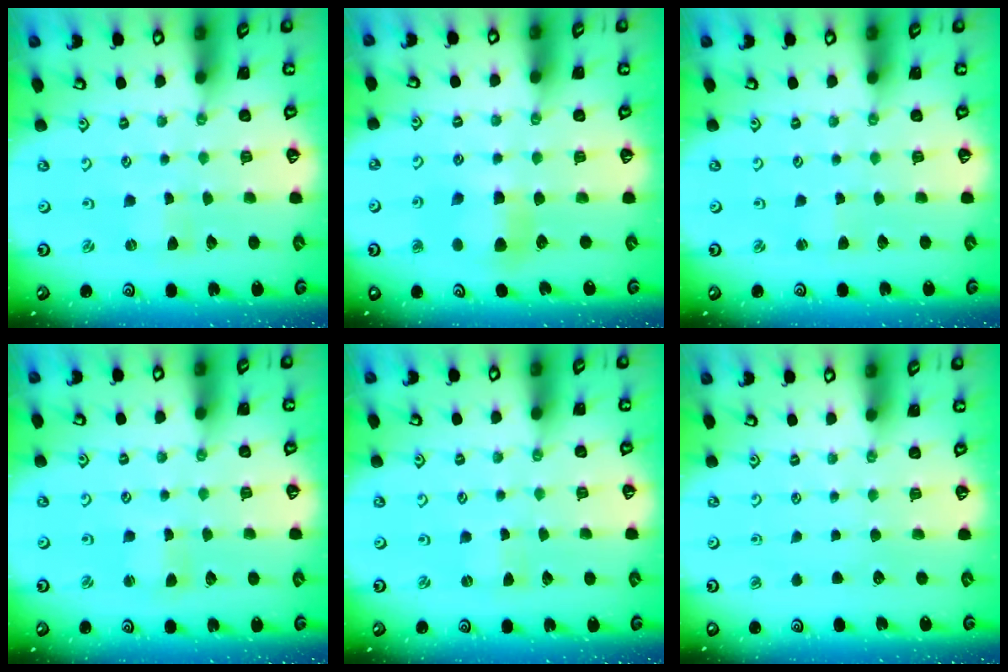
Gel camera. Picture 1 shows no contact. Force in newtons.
{"total": 6.5, "press": 6.5, "slide": 0.6}
{"total": 1.4, "press": 1.4, "slide": 0.3}
{"total": 1.0, "press": 1.0, "slide": 0.2}
{"total": 0.0}
{"total": 0.0}